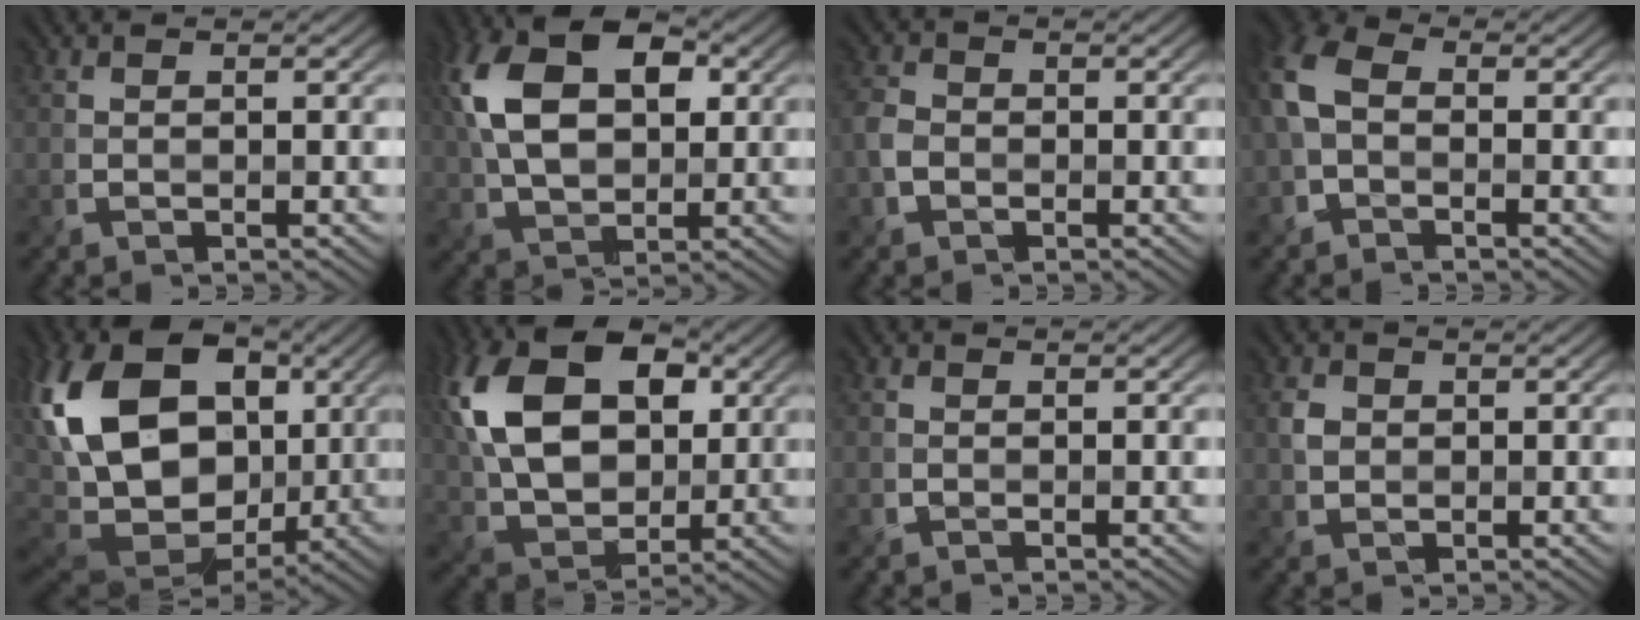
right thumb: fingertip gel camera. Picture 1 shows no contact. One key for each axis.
{"total": 12.8, "fx": 3.1, "fy": 8.0, "fz": 9.5, "tx": -0.211, "ty": 0.021, "tz": 0.046}
{"total": 2.8, "fx": -1.0, "fy": 2.3, "fz": 1.2, "tx": -0.031, "ty": 0.000, "tz": -0.029}
{"total": 5.6, "fx": -0.7, "fy": 3.9, "fz": 4.0, "tx": -0.109, "ty": 0.010, "tz": -0.031}
{"total": 19.7, "fx": 2.4, "fy": 13.6, "fz": 14.1, "tx": -0.308, "ty": 0.003, "tz": 0.044}
{"total": 15.6, "fx": 3.8, "fy": 10.4, "fz": 10.9, "tx": -0.246, "ty": 0.025, "tz": 0.065}
{"total": 0.6, "fx": -0.2, "fy": 0.5, "fz": 0.3, "tx": -0.003, "ty": -0.002, "tz": -0.005}
{"total": 1.8, "fx": 0.2, "fy": 1.7, "fz": 0.7, "tx": -0.016, "ty": -0.002, "tz": -0.002}